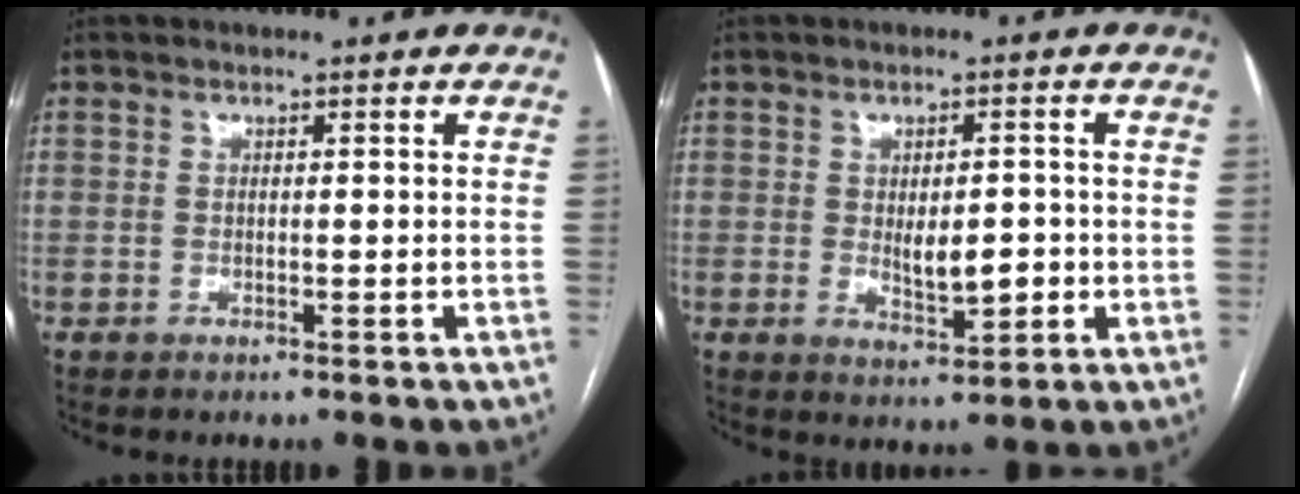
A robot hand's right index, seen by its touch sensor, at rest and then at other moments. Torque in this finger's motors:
{"motor_torque": [0.19, 0.00, 0.15, 0.04]}